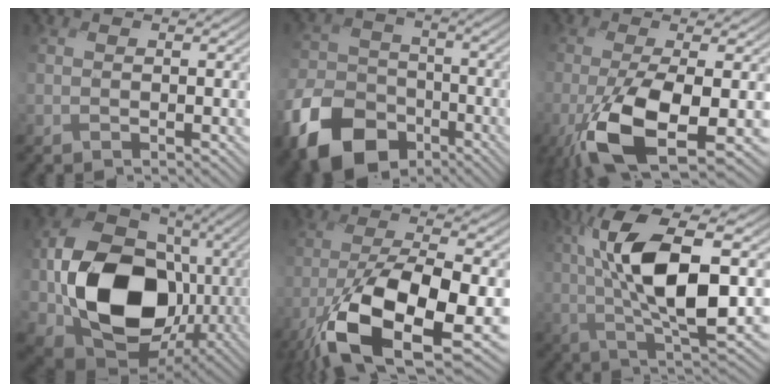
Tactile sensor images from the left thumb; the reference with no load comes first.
{"total": 12.9, "force": [-7.8, 8.7, 5.5], "torque": [-0.139, -0.034, -0.152]}
{"total": 10.1, "force": [-3.8, 2.7, 8.9], "torque": [-0.177, -0.011, -0.073]}
{"total": 16.5, "force": [-2.4, 12.8, 10.2], "torque": [-0.196, -0.038, -0.042]}
{"total": 13.7, "force": [-6.2, 4.8, 11.3], "torque": [-0.227, -0.031, -0.117]}
{"total": 12.9, "force": [1.4, 4.9, 11.8], "torque": [-0.233, 0.004, 0.021]}